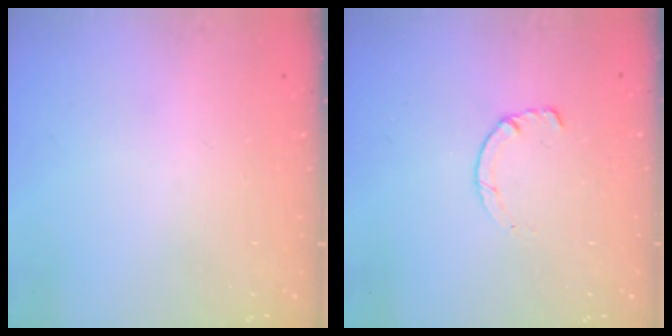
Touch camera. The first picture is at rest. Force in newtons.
{"total": 1.8, "press": 1.7, "slide": 0.3}